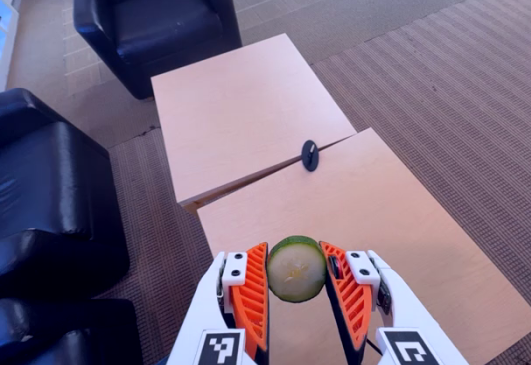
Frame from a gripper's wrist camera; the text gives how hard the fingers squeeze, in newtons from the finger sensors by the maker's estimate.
{"total": 12.6, "left": 13.3, "right": 11.8}